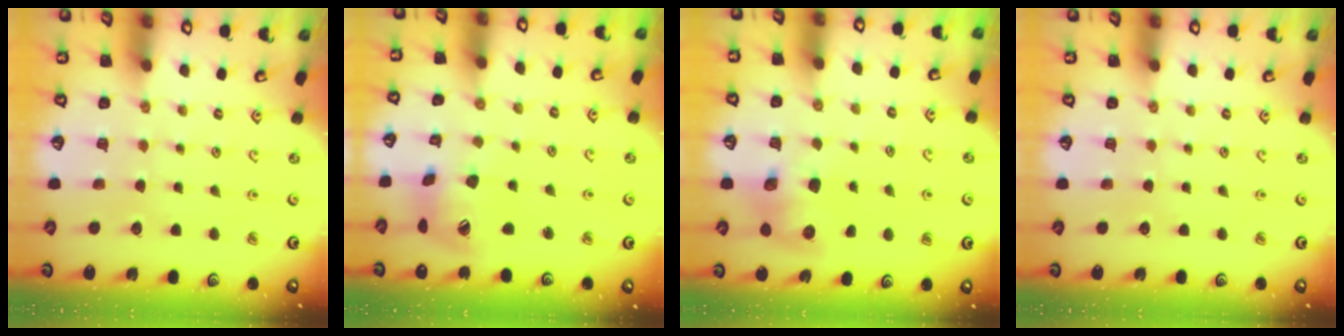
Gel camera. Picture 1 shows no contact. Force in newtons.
{"total": 15.0, "press": 14.9, "slide": 1.9}
{"total": 7.7, "press": 7.7, "slide": 1.0}
{"total": 0.0}